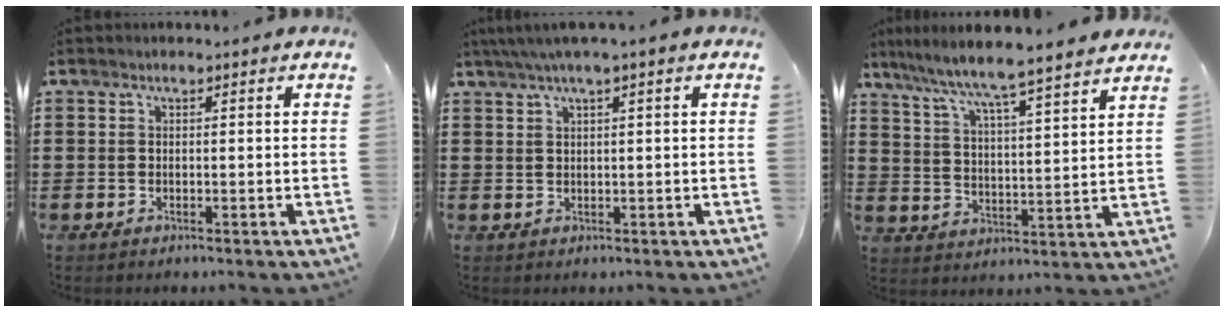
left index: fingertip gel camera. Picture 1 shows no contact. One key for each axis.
{"total": 2.0, "fx": 0.8, "fy": -0.1, "fz": 1.8, "tx": -0.035, "ty": 0.000, "tz": 0.012}
{"total": 5.3, "fx": 4.9, "fy": -0.7, "fz": 2.0, "tx": -0.063, "ty": -0.042, "tz": 0.074}